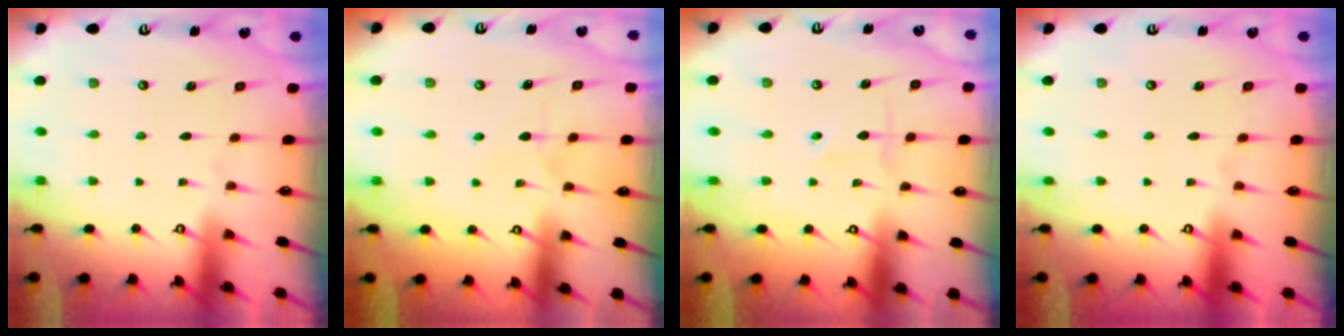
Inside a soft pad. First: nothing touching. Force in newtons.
{"total": 4.5, "press": 4.4, "slide": 0.2}
{"total": 2.0, "press": 2.0, "slide": 0.2}
{"total": 0.0}